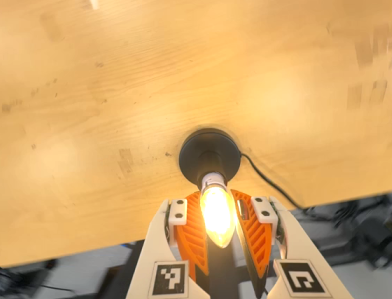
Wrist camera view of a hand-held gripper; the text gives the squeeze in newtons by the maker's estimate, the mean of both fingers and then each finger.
{"total": 14.3, "left": 14.3, "right": 14.2}